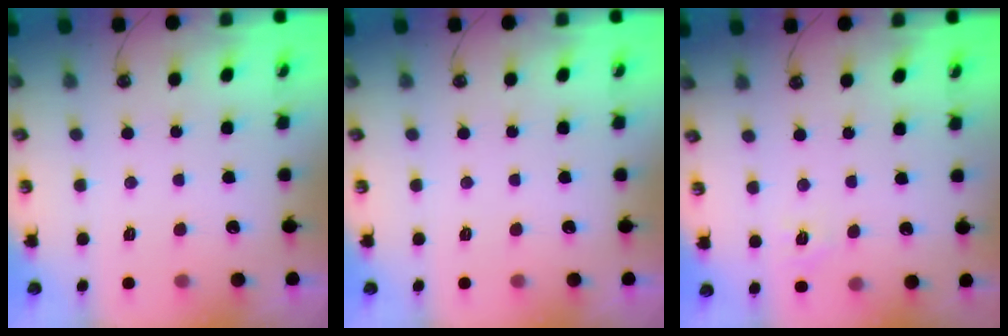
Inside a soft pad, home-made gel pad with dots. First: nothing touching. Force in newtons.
{"total": 0.0}
{"total": 5.9, "press": 5.9, "slide": 0.7}